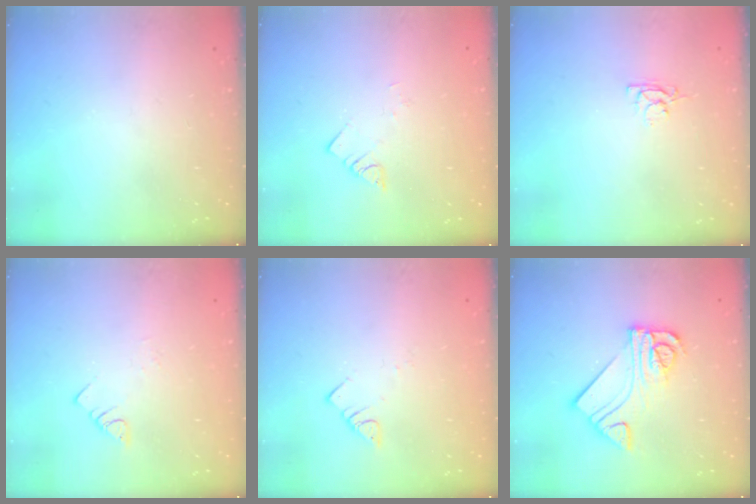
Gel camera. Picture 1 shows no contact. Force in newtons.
{"total": 2.9, "press": 2.8, "slide": 0.6}
{"total": 2.9, "press": 2.9, "slide": 0.3}
{"total": 2.6, "press": 2.6, "slide": 0.3}
{"total": 3.4, "press": 3.3, "slide": 0.3}
{"total": 11.1, "press": 11.1, "slide": 0.6}